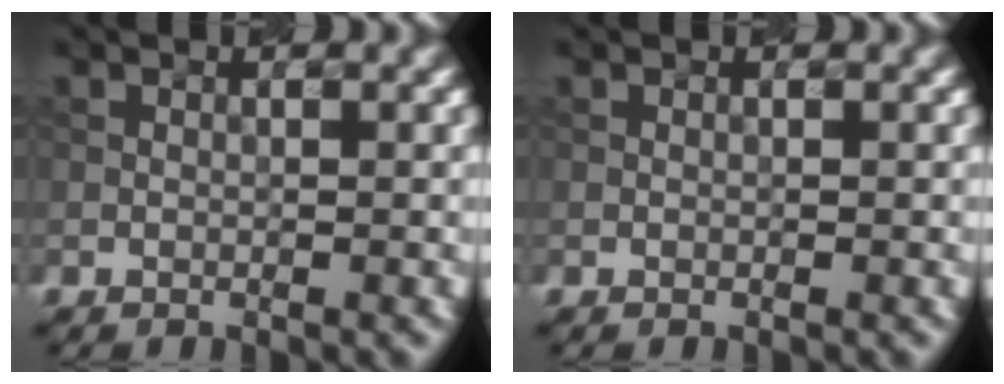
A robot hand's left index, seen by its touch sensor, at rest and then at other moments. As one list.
[{"total": 0.0}]